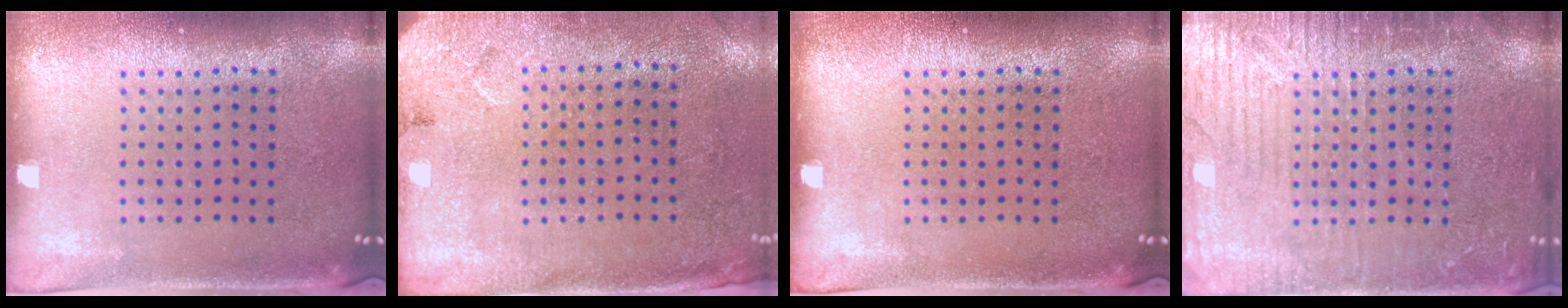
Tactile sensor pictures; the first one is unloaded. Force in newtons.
{"total": 2.7, "press": 2.2, "slide": 1.6}
{"total": 0.0}
{"total": 4.8, "press": 4.7, "slide": 0.6}